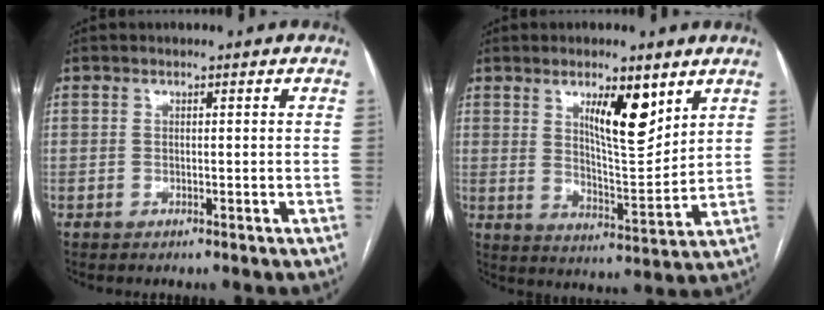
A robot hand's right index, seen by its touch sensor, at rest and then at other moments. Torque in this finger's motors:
{"motor_torque": [0.57, 0.56, 0.26, 0.11]}